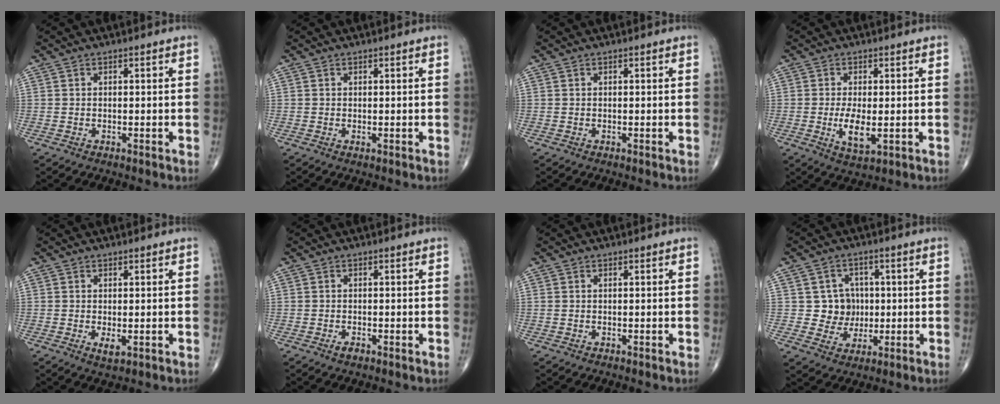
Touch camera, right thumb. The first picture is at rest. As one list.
[{"total": 0.0}, {"total": 0.0}, {"total": 5.5, "force": [-0.8, 2.1, 5.0], "torque": [-0.094, -0.013, -0.010]}, {"total": 1.9, "force": [-0.3, 0.8, 1.8], "torque": [-0.028, -0.006, -0.001]}, {"total": 1.2, "force": [-0.6, 0.5, 0.9], "torque": [-0.014, -0.001, -0.013]}, {"total": 0.0}, {"total": 6.6, "force": [0.5, 6.4, 1.6], "torque": [0.015, 0.009, 0.009]}]